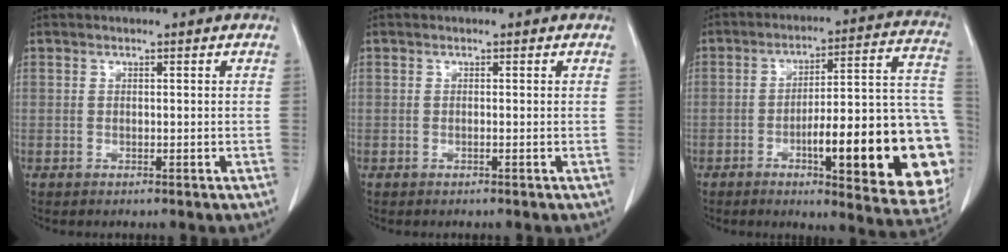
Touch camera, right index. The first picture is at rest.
{"total": 0.0}
{"total": 24.9, "force": [-6.6, 4.5, 23.6], "torque": [-0.224, 0.022, -0.075]}